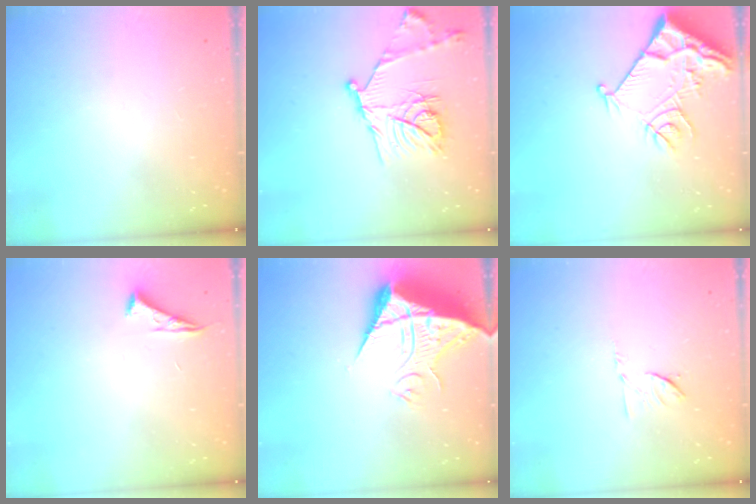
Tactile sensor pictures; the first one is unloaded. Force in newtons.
{"total": 17.5, "press": 17.5, "slide": 1.2}
{"total": 12.6, "press": 12.5, "slide": 1.5}
{"total": 4.3, "press": 4.3, "slide": 0.6}
{"total": 13.9, "press": 13.9, "slide": 1.3}
{"total": 6.6, "press": 6.5, "slide": 1.1}